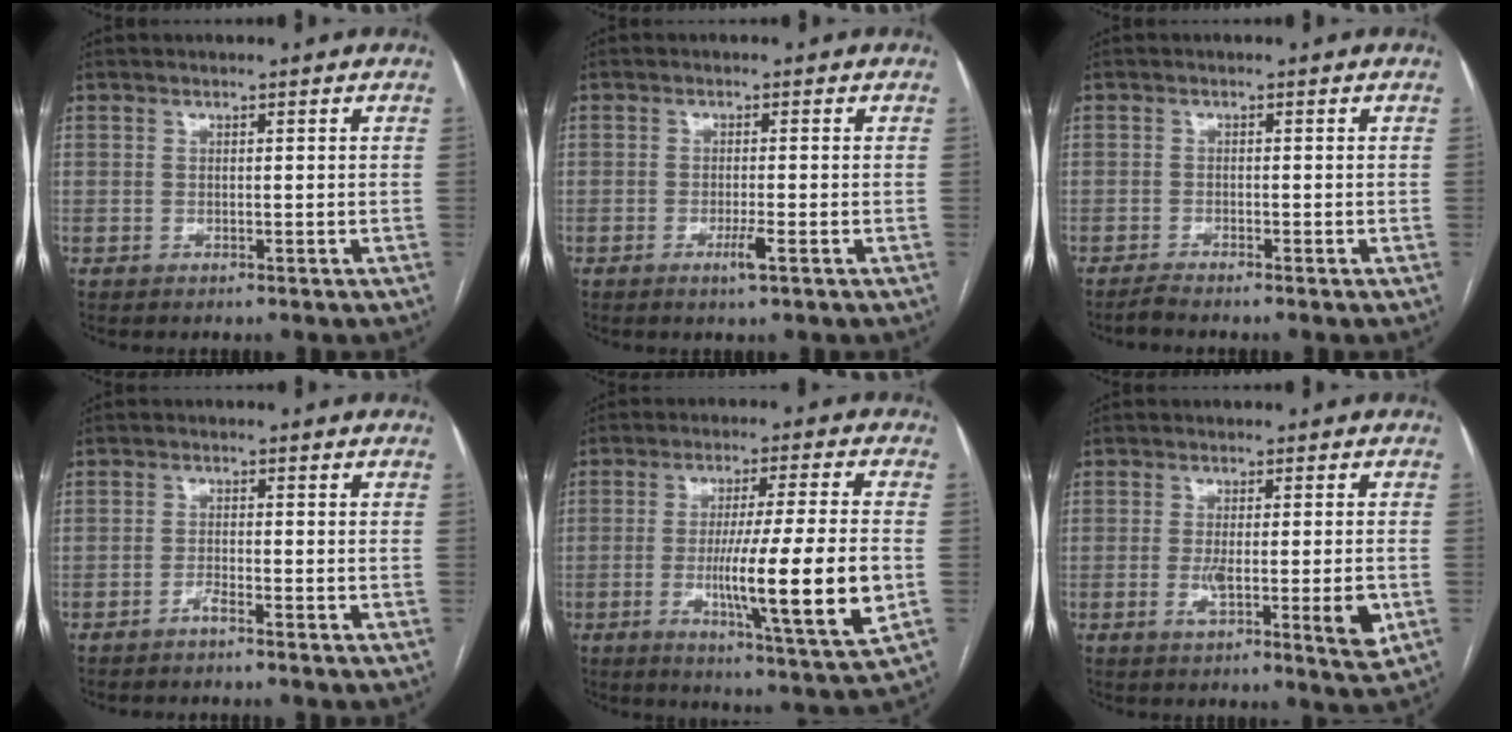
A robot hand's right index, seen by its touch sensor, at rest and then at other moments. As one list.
[{"total": 2.4, "force": [-1.2, -0.2, 2.1], "torque": [-0.037, -0.006, -0.021]}, {"total": 1.5, "force": [-1.4, -0.4, 0.3], "torque": [-0.014, -0.005, -0.029]}, {"total": 1.5, "force": [-1.2, -0.1, 0.8], "torque": [-0.018, 0.001, -0.024]}, {"total": 16.3, "force": [-3.1, -0.7, 16.0], "torque": [-0.265, -0.027, -0.054]}, {"total": 7.8, "force": [-2.0, 1.1, 7.5], "torque": [-0.110, -0.013, -0.030]}]